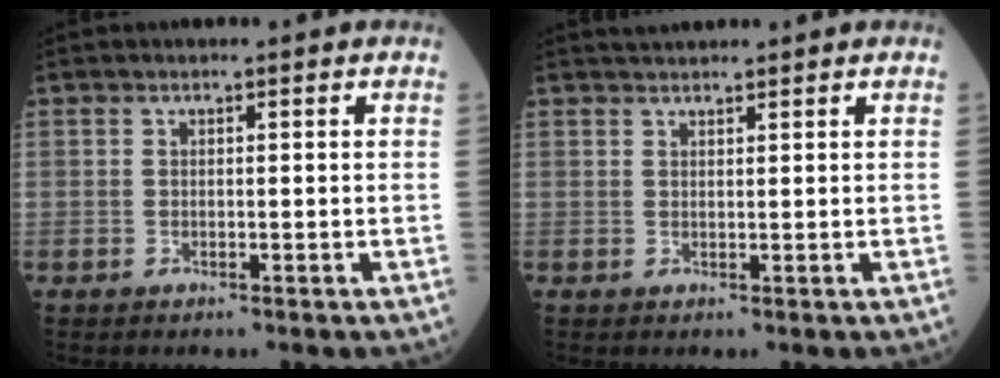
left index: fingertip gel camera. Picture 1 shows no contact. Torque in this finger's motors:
{"motor_torque": [-0.07, -0.07, 0.01, 0.00]}